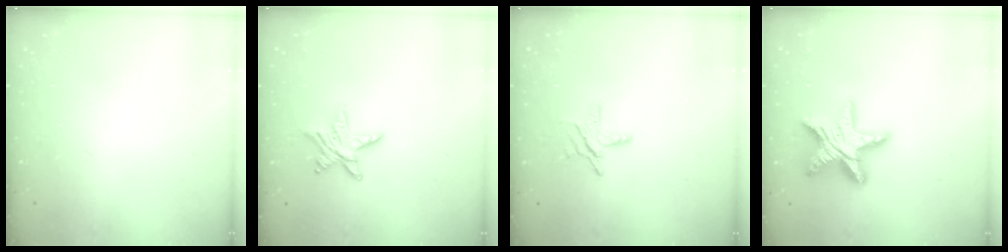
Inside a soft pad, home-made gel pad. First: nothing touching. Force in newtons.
{"total": 8.9, "press": 8.9, "slide": 0.5}
{"total": 6.7, "press": 6.7, "slide": 0.3}
{"total": 17.3, "press": 17.3, "slide": 1.5}